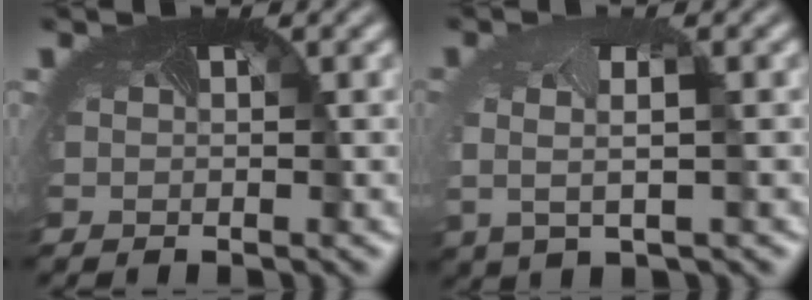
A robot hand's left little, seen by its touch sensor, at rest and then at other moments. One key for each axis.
{"total": 2.4, "fx": 0.1, "fy": 0.7, "fz": 2.3, "tx": -0.062, "ty": -0.005, "tz": -0.001}